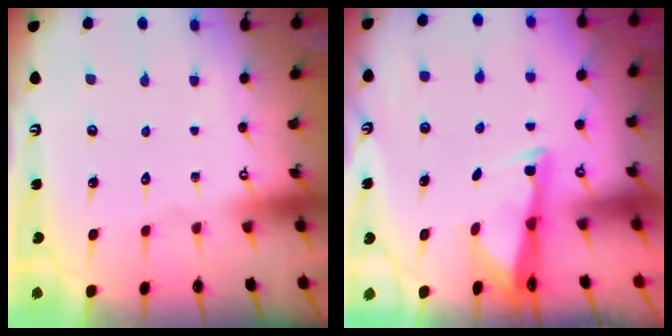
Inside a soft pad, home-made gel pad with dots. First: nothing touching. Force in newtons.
{"total": 2.7, "press": 2.7, "slide": 0.4}